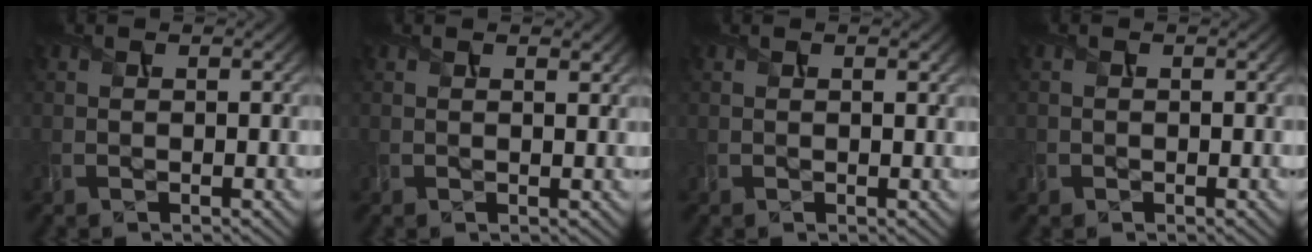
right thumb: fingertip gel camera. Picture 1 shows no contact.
{"total": 1.4, "force": [1.0, 0.4, 0.9], "torque": [-0.016, -0.001, 0.019]}
{"total": 1.1, "force": [0.6, 0.3, 0.8], "torque": [-0.013, 0.000, 0.012]}
{"total": 0.7, "force": [-0.3, 0.5, -0.4], "torque": [0.005, -0.007, -0.003]}